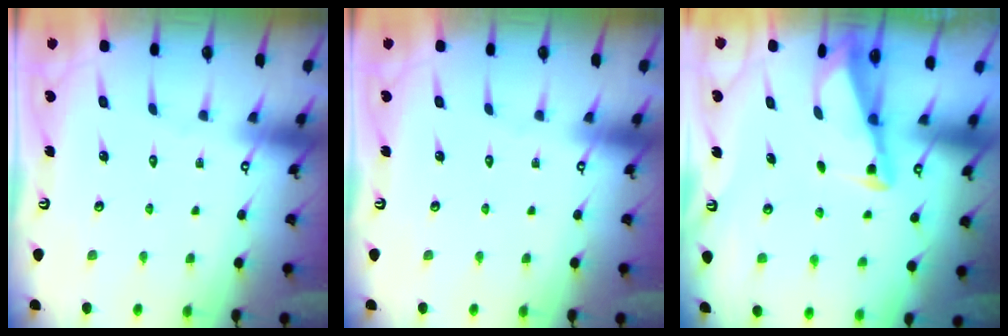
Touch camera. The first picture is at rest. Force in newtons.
{"total": 0.0}
{"total": 2.7, "press": 2.7, "slide": 0.3}